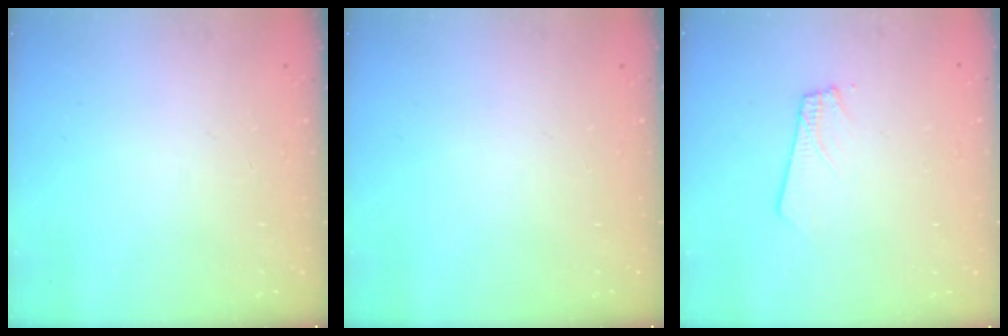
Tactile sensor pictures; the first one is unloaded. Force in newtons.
{"total": 0.0}
{"total": 1.8, "press": 1.8, "slide": 0.1}